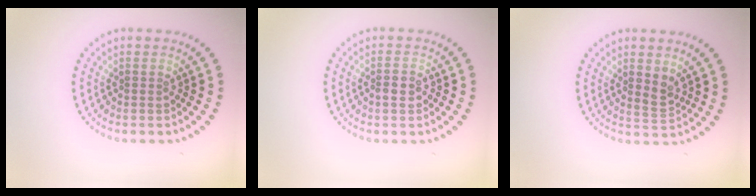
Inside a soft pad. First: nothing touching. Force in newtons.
{"total": 1.1, "press": 1.1, "slide": 0.1}
{"total": 1.7, "press": 1.5, "slide": 0.8}